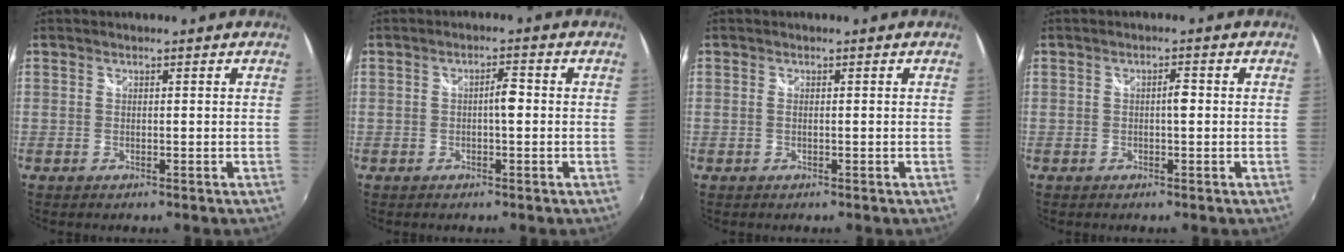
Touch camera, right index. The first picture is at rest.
{"total": 2.5, "force": [-0.3, 0.7, 2.3], "torque": [-0.038, 0.007, -0.006]}
{"total": 0.6, "force": [-0.2, 0.0, 0.6], "torque": [-0.010, 0.000, -0.004]}
{"total": 1.7, "force": [-0.1, 0.6, 1.6], "torque": [-0.026, 0.006, -0.003]}